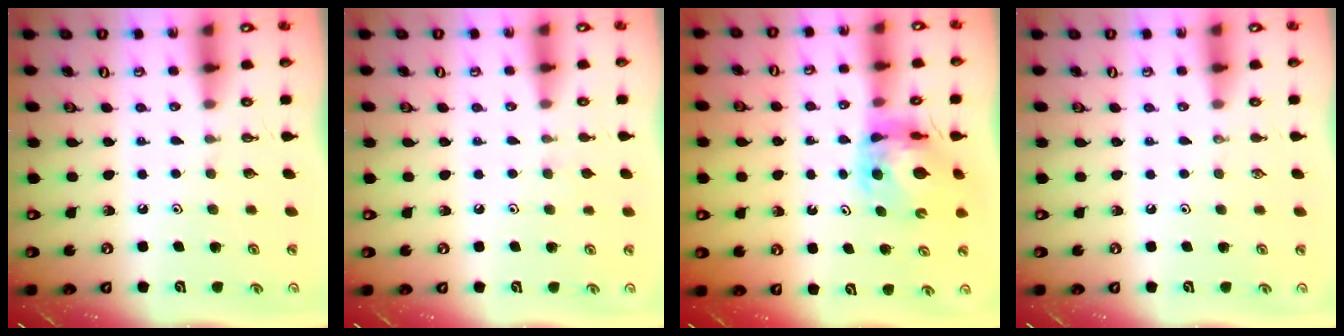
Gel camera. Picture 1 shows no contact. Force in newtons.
{"total": 3.1, "press": 3.1, "slide": 0.5}
{"total": 11.0, "press": 10.9, "slide": 1.4}
{"total": 0.0}